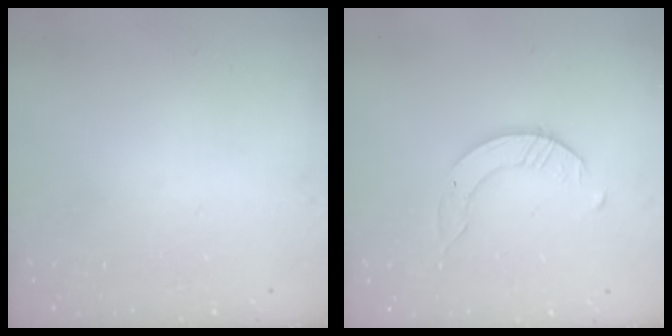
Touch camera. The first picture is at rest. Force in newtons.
{"total": 3.4, "press": 3.3, "slide": 0.4}